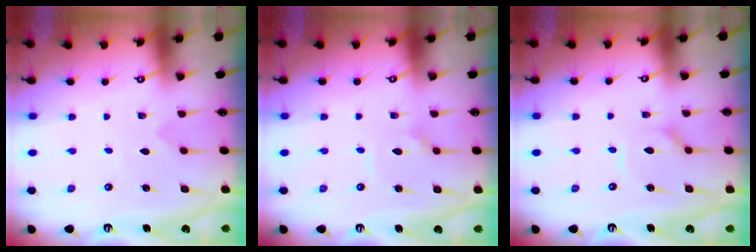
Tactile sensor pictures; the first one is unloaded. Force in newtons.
{"total": 1.8, "press": 1.7, "slide": 0.5}
{"total": 2.5, "press": 2.5, "slide": 0.3}